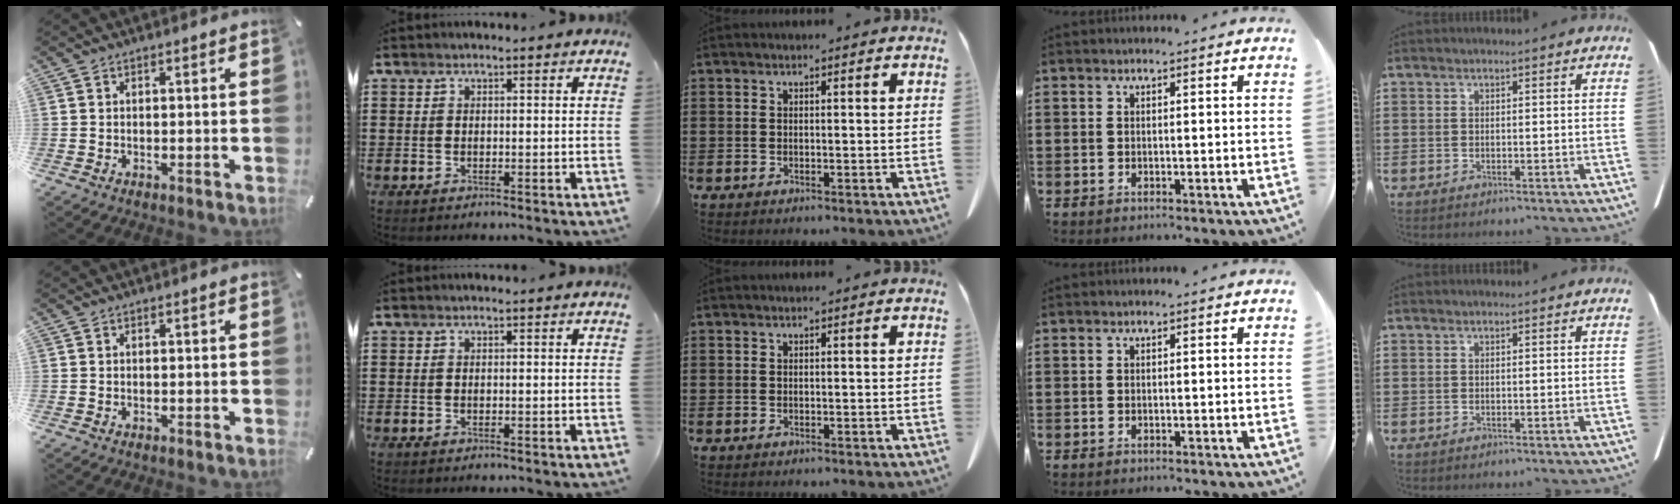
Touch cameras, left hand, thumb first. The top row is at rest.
{}